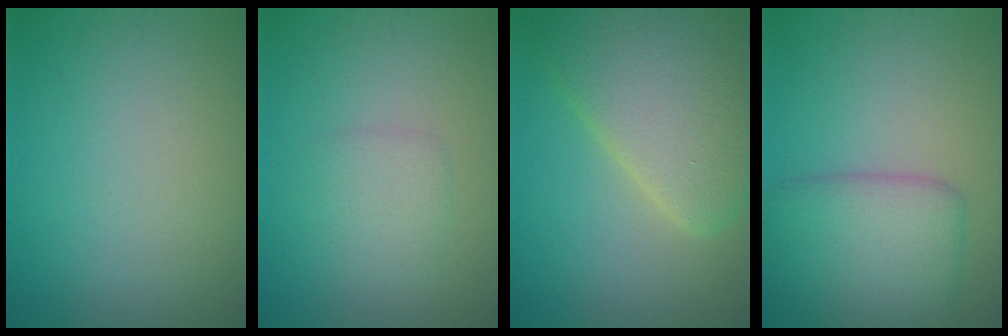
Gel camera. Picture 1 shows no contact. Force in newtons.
{"total": 1.9, "press": 1.9, "slide": 0.1}
{"total": 8.3, "press": 8.3, "slide": 0.6}
{"total": 5.5, "press": 5.5, "slide": 0.1}